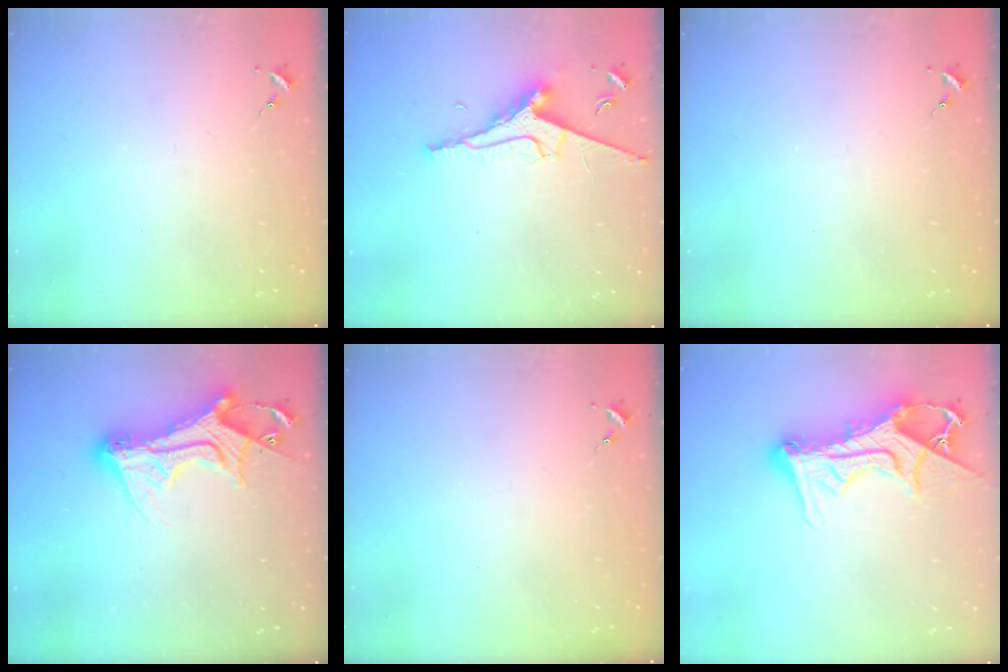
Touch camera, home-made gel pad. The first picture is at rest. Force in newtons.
{"total": 9.1, "press": 9.0, "slide": 1.2}
{"total": 0.0}
{"total": 15.5, "press": 15.4, "slide": 1.5}
{"total": 0.0}
{"total": 17.6, "press": 17.5, "slide": 1.6}